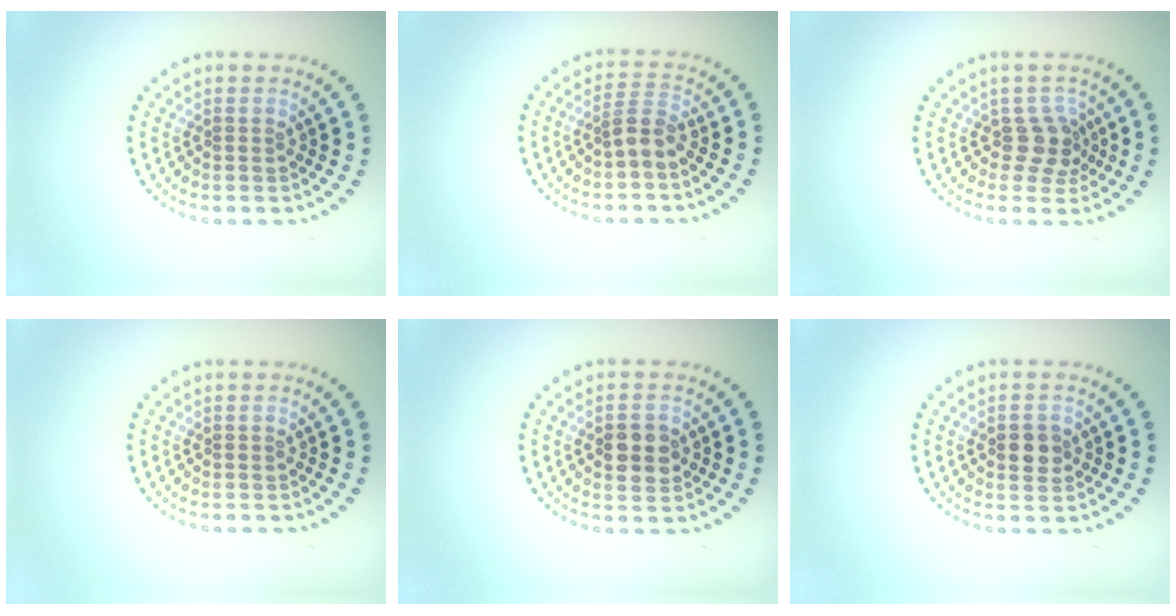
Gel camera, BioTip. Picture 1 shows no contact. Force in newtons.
{"total": 2.2, "press": 1.7, "slide": 1.5}
{"total": 2.4, "press": 1.9, "slide": 1.6}
{"total": 0.0}
{"total": 3.2, "press": 3.2, "slide": 0.1}
{"total": 2.1, "press": 2.1, "slide": 0.2}